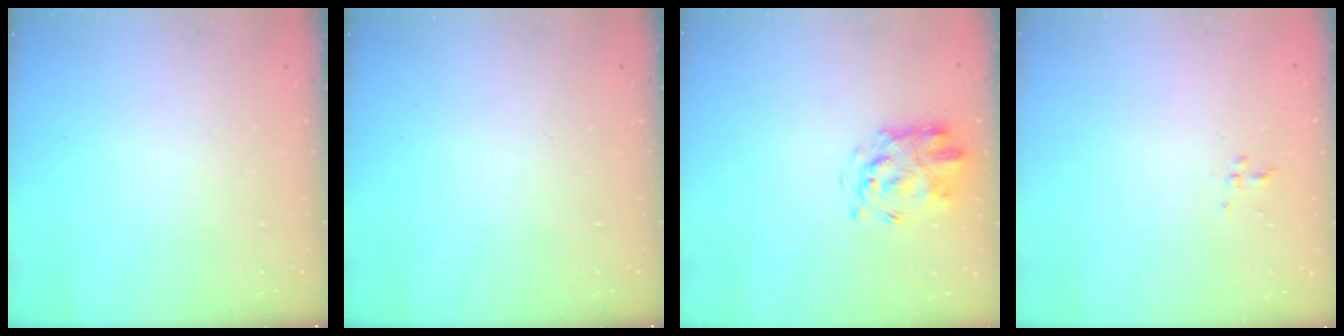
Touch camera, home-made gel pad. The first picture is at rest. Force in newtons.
{"total": 0.0}
{"total": 3.4, "press": 3.2, "slide": 1.2}
{"total": 2.0, "press": 1.8, "slide": 0.9}